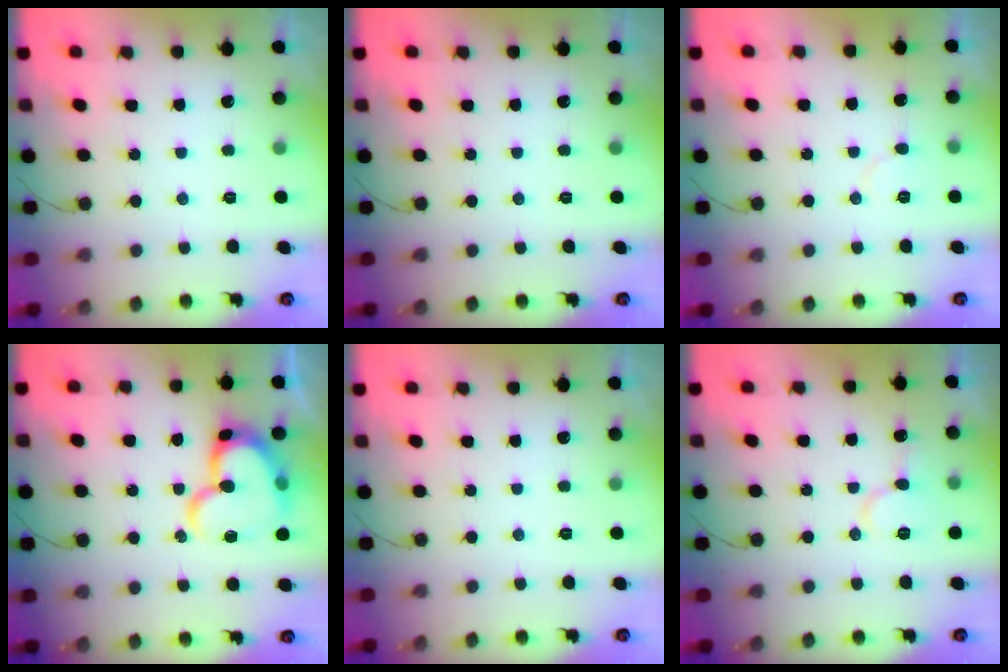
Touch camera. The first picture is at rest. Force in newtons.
{"total": 0.0}
{"total": 3.8, "press": 3.7, "slide": 0.4}
{"total": 17.8, "press": 17.7, "slide": 1.8}
{"total": 0.0}
{"total": 8.7, "press": 8.7, "slide": 1.0}